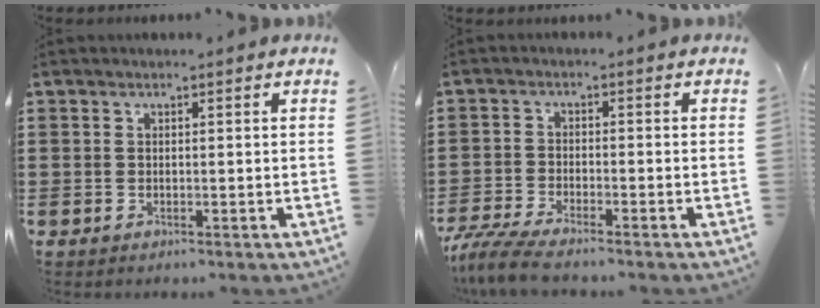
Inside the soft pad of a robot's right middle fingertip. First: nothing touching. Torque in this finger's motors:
{"motor_torque": [1.11, -0.08, 0.42, 0.13]}